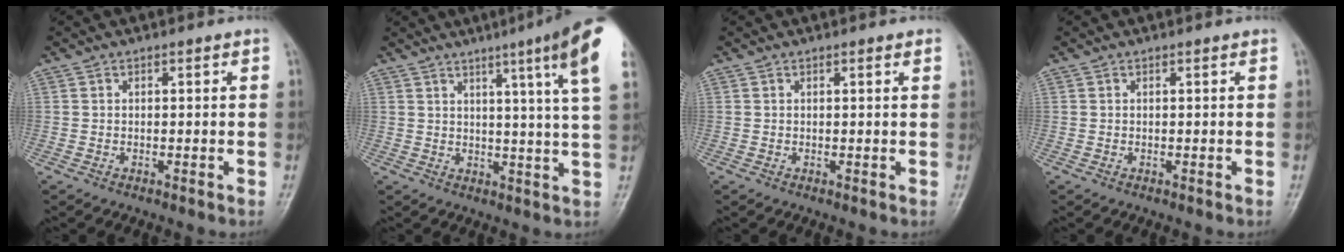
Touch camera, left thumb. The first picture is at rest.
{"total": 14.6, "force": [7.6, -0.1, 12.4], "torque": [-0.162, -0.031, 0.081]}
{"total": 0.9, "force": [0.5, 0.1, 0.7], "torque": [-0.009, 0.001, 0.004]}
{"total": 0.0}